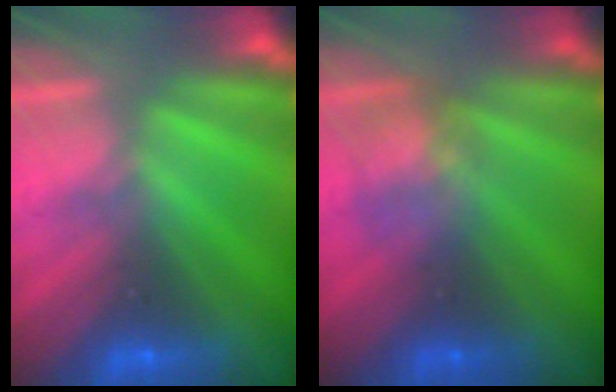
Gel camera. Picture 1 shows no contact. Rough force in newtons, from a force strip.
{"total": 2.3}